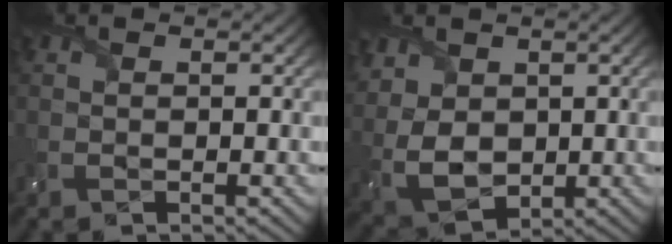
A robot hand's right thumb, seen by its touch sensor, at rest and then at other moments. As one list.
[{"total": 7.6, "force": [2.0, 5.7, 4.6], "torque": [-0.144, -0.006, 0.042]}]